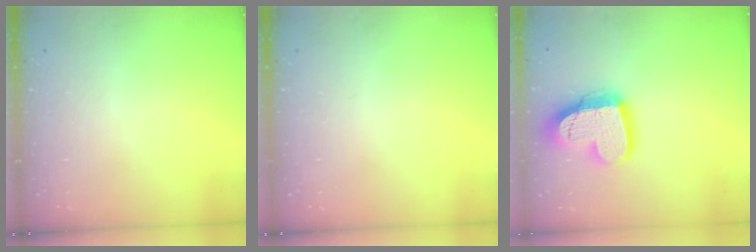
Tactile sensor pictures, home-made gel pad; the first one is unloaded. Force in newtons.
{"total": 0.0}
{"total": 18.4, "press": 18.3, "slide": 1.6}